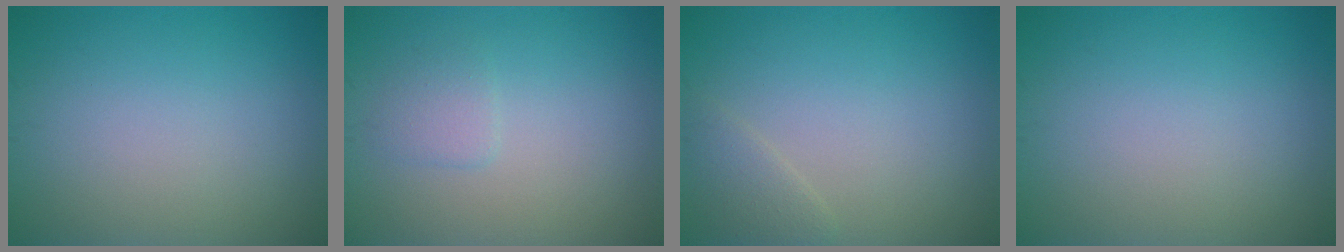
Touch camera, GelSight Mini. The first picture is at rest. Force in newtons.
{"total": 1.4, "press": 1.3, "slide": 0.3}
{"total": 1.6, "press": 1.6, "slide": 0.1}
{"total": 0.0}